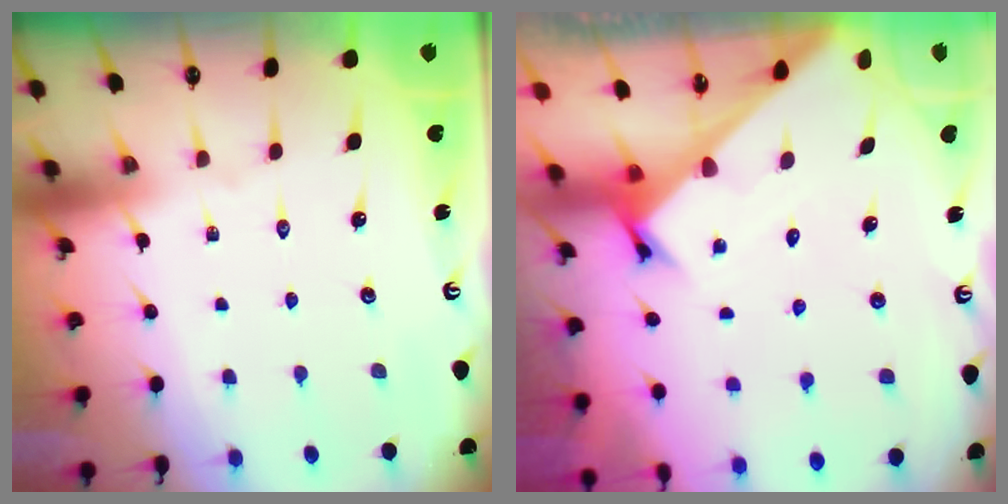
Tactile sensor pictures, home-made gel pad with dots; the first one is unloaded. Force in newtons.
{"total": 2.6, "press": 2.6, "slide": 0.2}